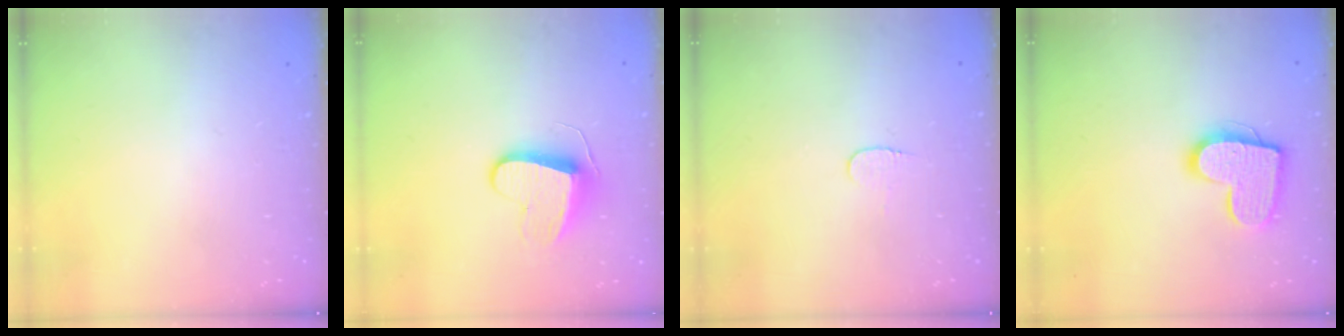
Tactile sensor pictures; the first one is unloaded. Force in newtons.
{"total": 9.2, "press": 9.2, "slide": 0.5}
{"total": 3.7, "press": 3.7, "slide": 0.3}
{"total": 13.9, "press": 13.9, "slide": 0.9}